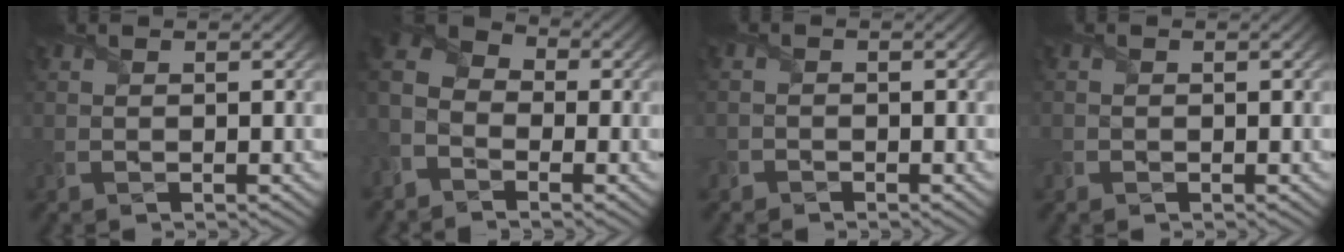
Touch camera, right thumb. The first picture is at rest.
{"total": 7.2, "force": [-3.6, 4.9, 3.9], "torque": [-0.102, -0.007, -0.086]}
{"total": 1.4, "force": [-1.1, 0.7, -0.2], "torque": [0.014, 0.003, -0.027]}
{"total": 0.6, "force": [-0.4, 0.5, -0.1], "torque": [0.002, -0.003, -0.009]}